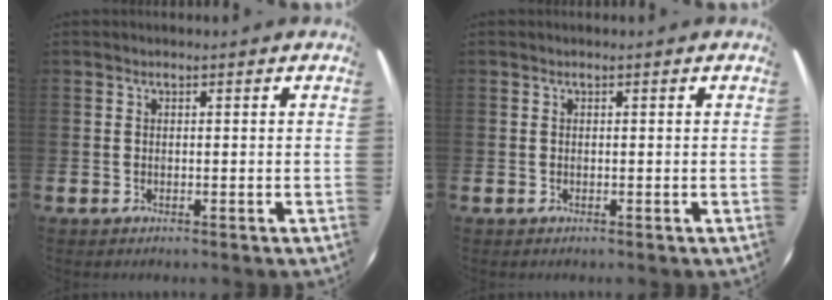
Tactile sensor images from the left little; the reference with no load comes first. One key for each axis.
{"total": 0.0}